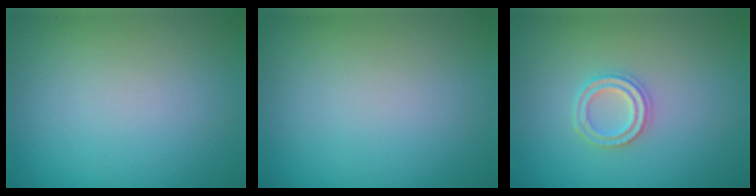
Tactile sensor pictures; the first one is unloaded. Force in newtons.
{"total": 0.0}
{"total": 2.2, "press": 2.2, "slide": 0.5}